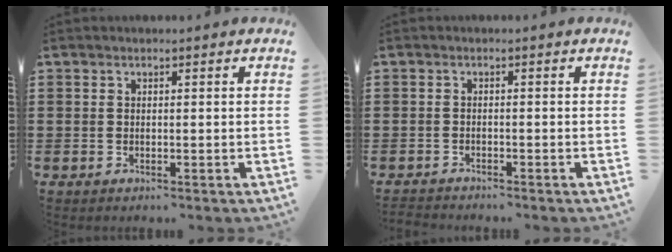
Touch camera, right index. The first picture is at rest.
{"total": 1.3, "force": [-1.2, 0.0, -0.2], "torque": [0.000, 0.003, -0.028]}